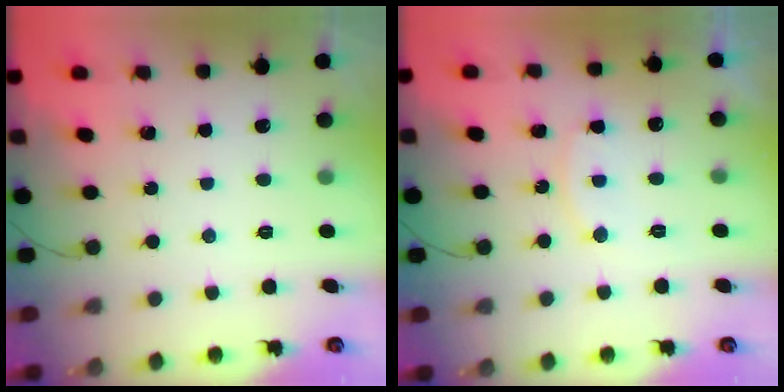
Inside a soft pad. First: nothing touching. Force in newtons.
{"total": 8.7, "press": 8.7, "slide": 0.2}